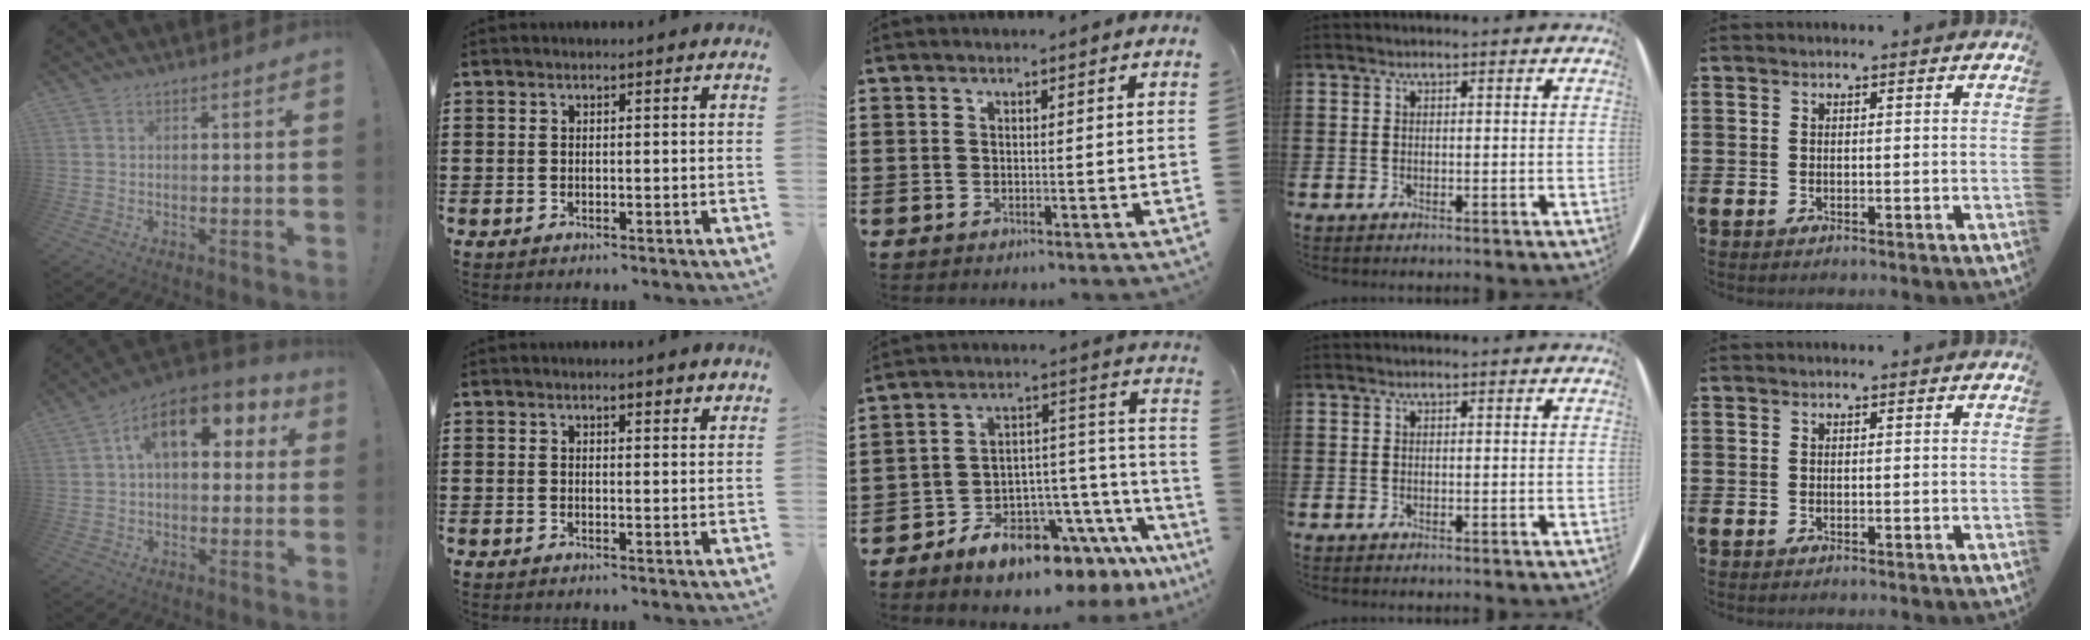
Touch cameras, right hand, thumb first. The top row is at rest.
{"thumb": {"total": 14.5, "force": [5.0, 7.8, 11.1], "torque": [-0.172, -0.004, 0.084]}, "index": {"total": 1.2, "force": [1.1, 0.2, 0.5], "torque": [-0.012, 0.001, 0.020]}, "middle": {"total": 9.2, "force": [-7.9, 3.4, 3.1], "torque": [-0.045, 0.017, -0.145]}}